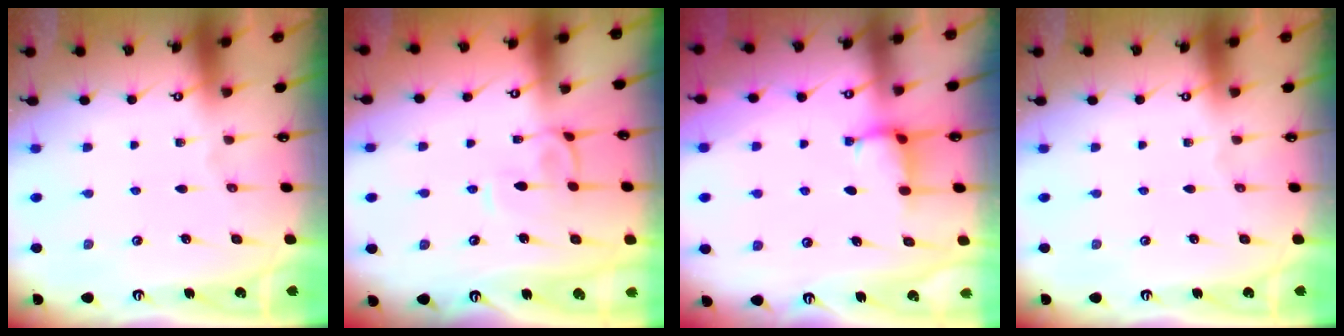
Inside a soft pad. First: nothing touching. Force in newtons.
{"total": 1.9, "press": 1.8, "slide": 0.7}
{"total": 2.6, "press": 2.6, "slide": 0.3}
{"total": 0.0}